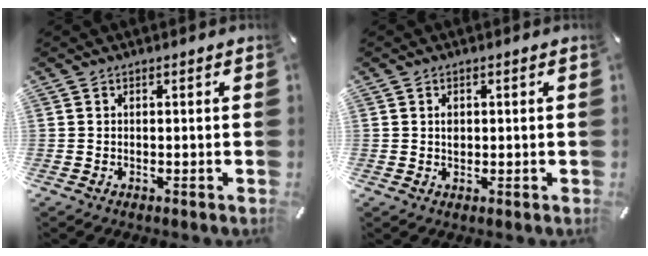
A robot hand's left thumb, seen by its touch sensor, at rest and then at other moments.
{"total": 1.4, "force": [0.3, 1.1, 0.9], "torque": [-0.012, 0.000, 0.002]}